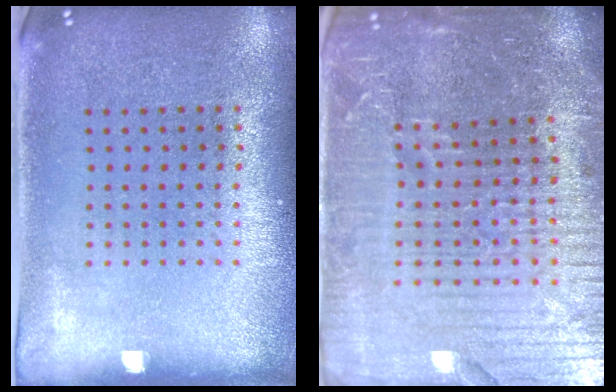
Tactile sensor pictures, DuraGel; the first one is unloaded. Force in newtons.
{"total": 6.2, "press": 5.5, "slide": 2.8}